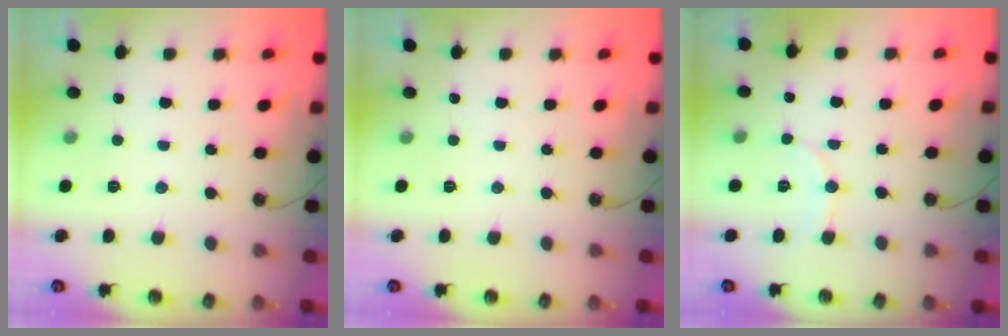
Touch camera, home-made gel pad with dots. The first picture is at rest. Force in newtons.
{"total": 0.0}
{"total": 5.3, "press": 5.2, "slide": 1.3}